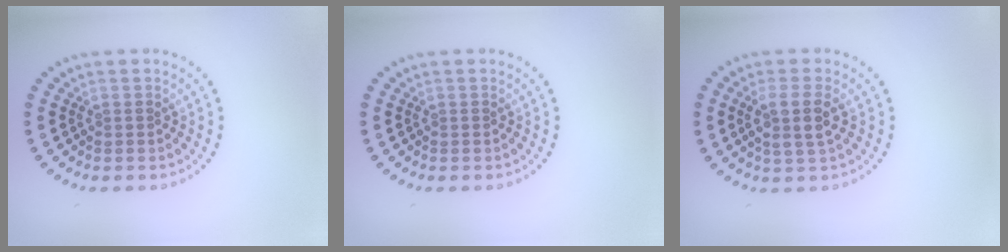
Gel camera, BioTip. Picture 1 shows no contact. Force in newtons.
{"total": 0.0}
{"total": 2.9, "press": 2.6, "slide": 1.3}